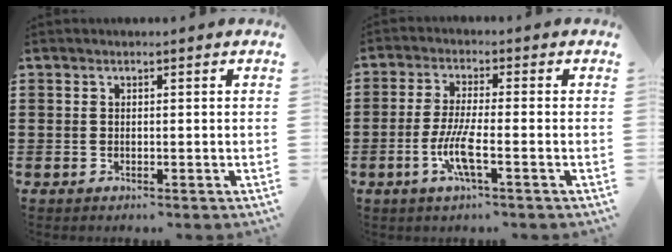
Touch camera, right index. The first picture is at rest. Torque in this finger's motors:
{"motor_torque": [2.14, 0.00, 0.57, 0.16]}